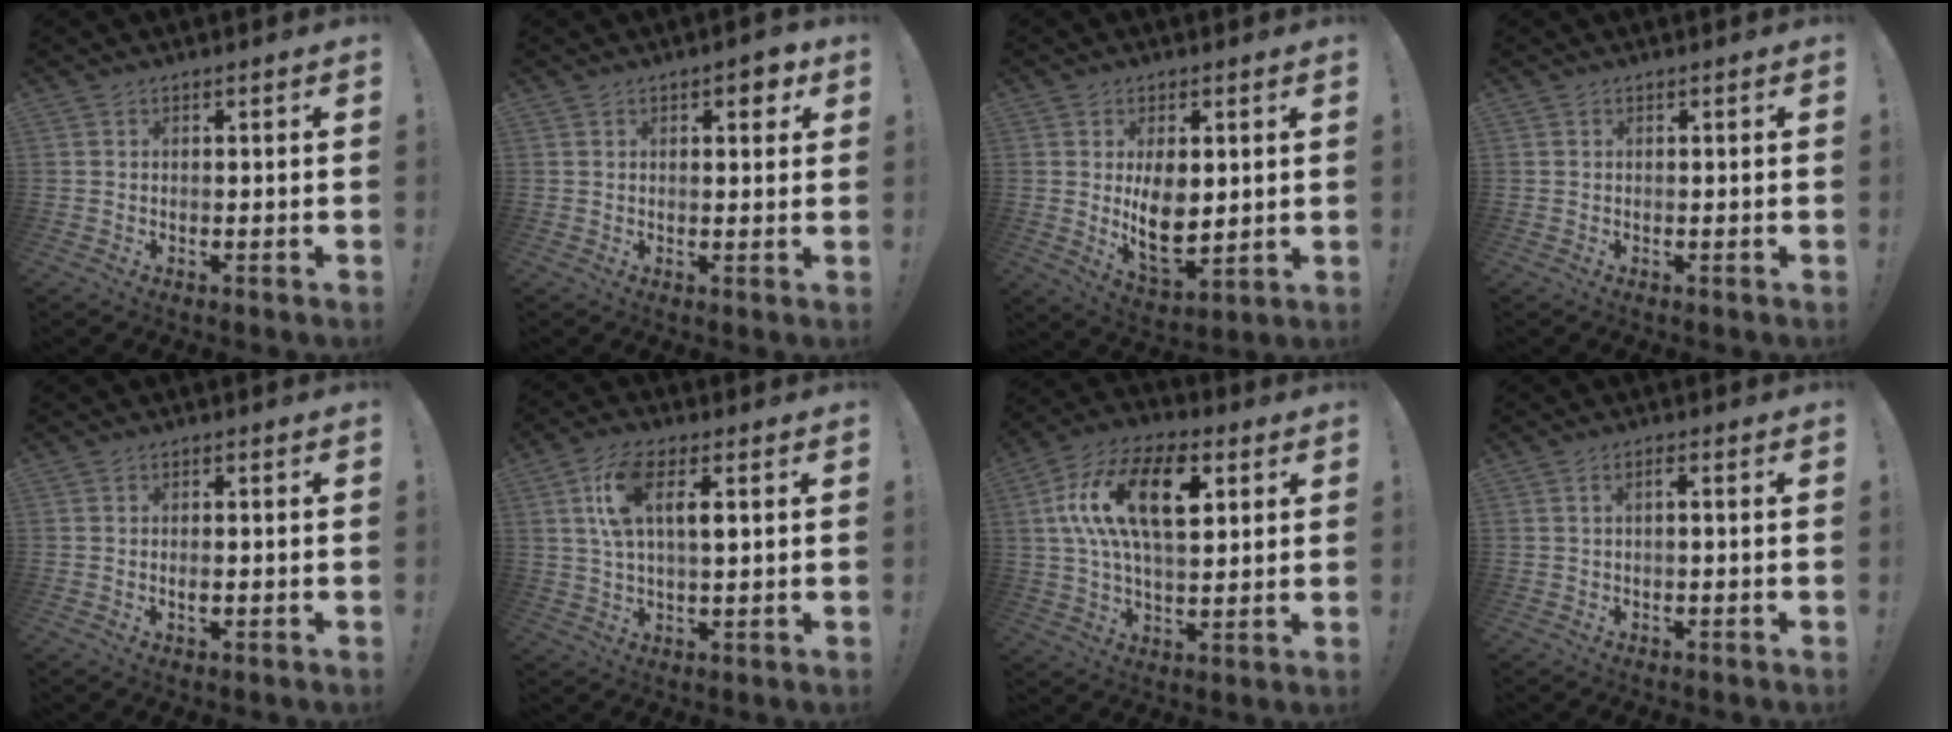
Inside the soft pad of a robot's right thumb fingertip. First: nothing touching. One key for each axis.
{"total": 3.9, "fx": 2.0, "fy": 1.7, "fz": 2.9, "tx": -0.019, "ty": -0.008, "tz": 0.026}
{"total": 11.0, "fx": 1.9, "fy": 6.4, "fz": 8.7, "tx": -0.147, "ty": -0.031, "tz": 0.035}
{"total": 0.0}
{"total": 1.5, "fx": -0.4, "fy": 0.6, "fz": 1.3, "tx": -0.018, "ty": -0.001, "tz": -0.009}
{"total": 10.5, "fx": 3.2, "fy": 4.4, "fz": 9.0, "tx": -0.162, "ty": 0.003, "tz": 0.058}
{"total": 20.1, "fx": 6.0, "fy": 10.5, "fz": 16.1, "tx": -0.286, "ty": 0.004, "tz": 0.099}
{"total": 1.4, "fx": -0.3, "fy": 0.0, "fz": 1.4, "tx": -0.030, "ty": 0.005, "tz": -0.007}